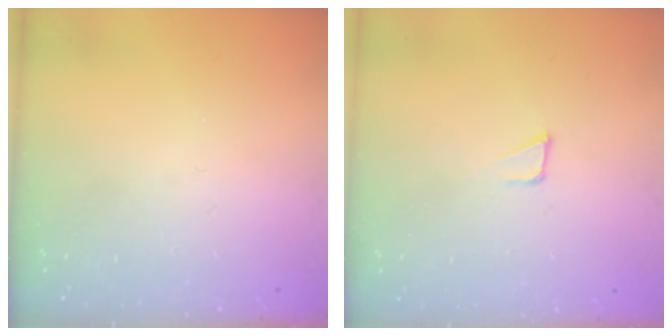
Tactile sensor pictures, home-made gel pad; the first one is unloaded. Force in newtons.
{"total": 1.2, "press": 1.2, "slide": 0.0}